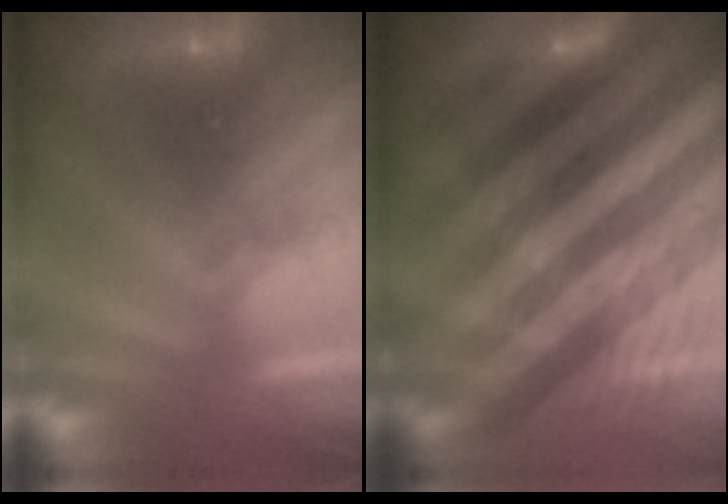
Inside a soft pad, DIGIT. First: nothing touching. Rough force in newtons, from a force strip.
{"total": 4.7}